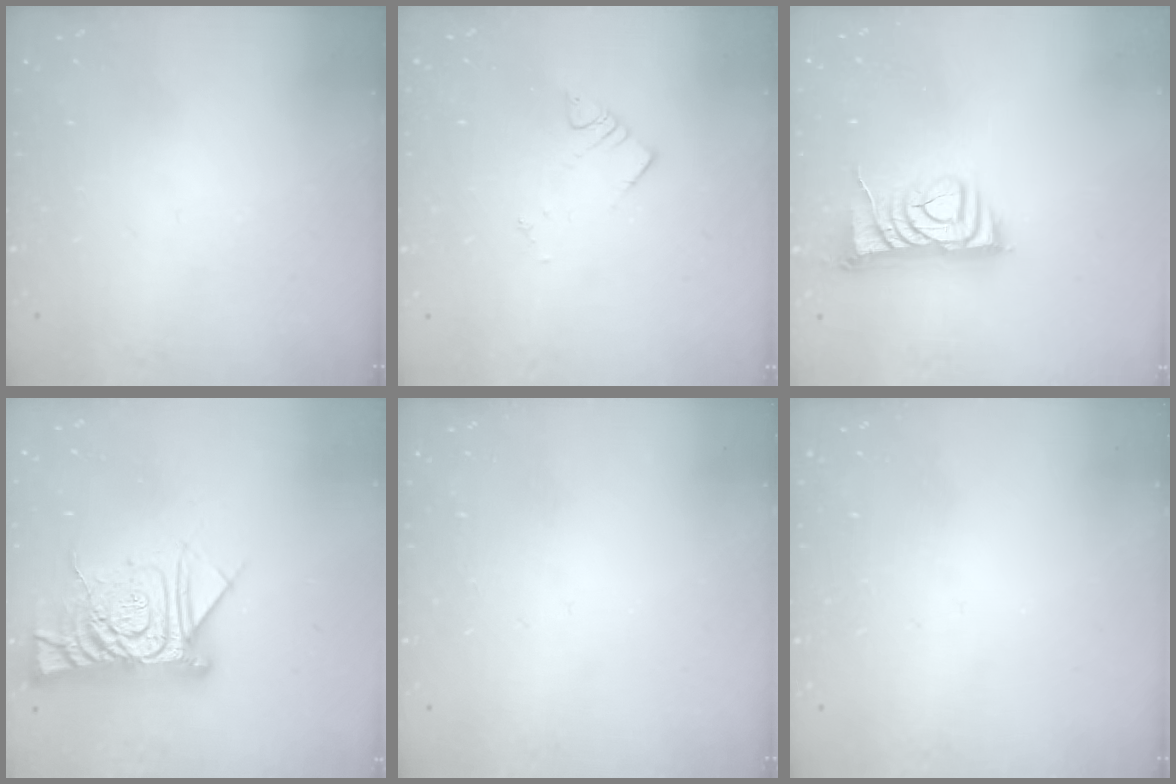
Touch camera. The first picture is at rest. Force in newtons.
{"total": 3.7, "press": 3.7, "slide": 0.5}
{"total": 8.2, "press": 8.1, "slide": 1.2}
{"total": 15.3, "press": 15.2, "slide": 1.3}
{"total": 0.0}
{"total": 0.0}